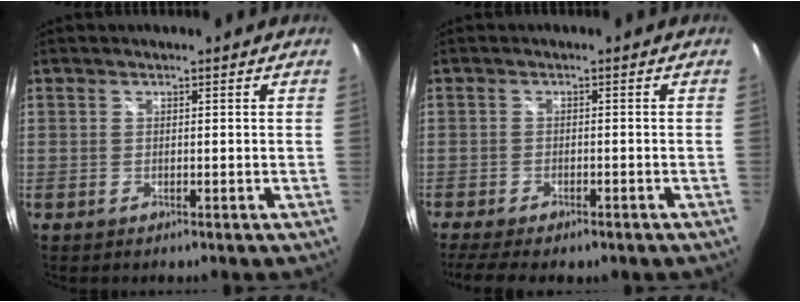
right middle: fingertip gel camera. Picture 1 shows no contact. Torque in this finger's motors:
{"motor_torque": [1.12, -1.02, 0.16, 0.05]}